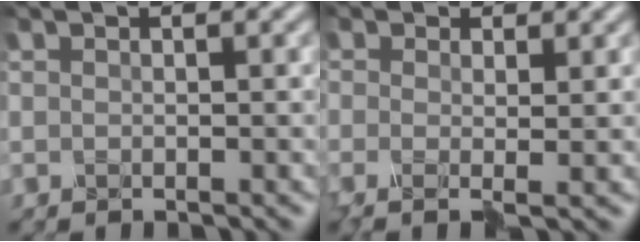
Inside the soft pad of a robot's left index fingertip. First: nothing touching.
{"total": 2.5, "force": [0.4, 1.0, 2.3], "torque": [-0.023, 0.010, -0.004]}